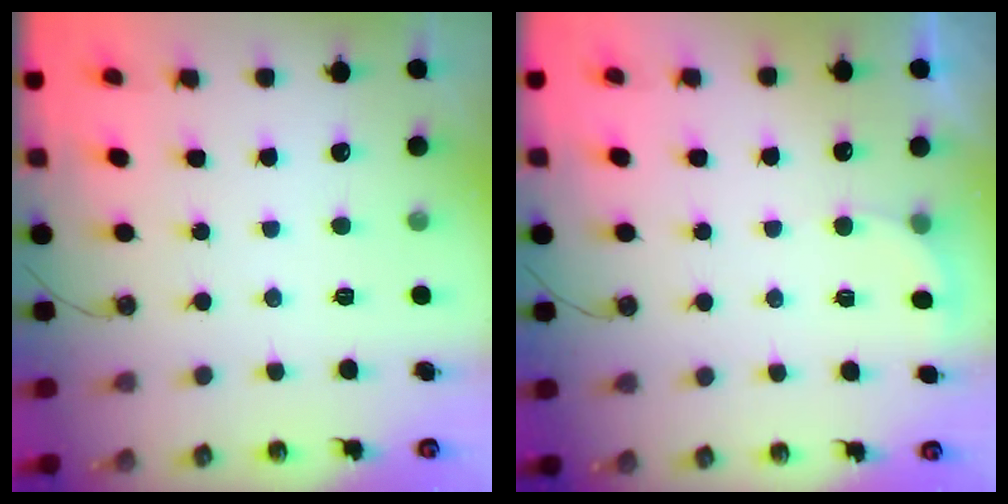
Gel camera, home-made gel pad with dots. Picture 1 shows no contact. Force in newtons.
{"total": 3.0, "press": 2.8, "slide": 1.0}